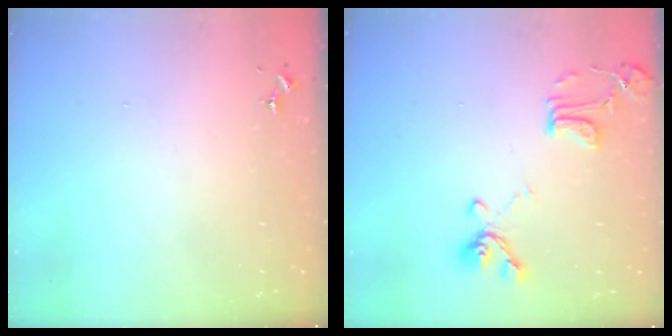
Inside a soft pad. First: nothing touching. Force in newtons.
{"total": 15.7, "press": 15.7, "slide": 1.5}